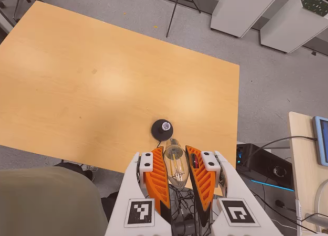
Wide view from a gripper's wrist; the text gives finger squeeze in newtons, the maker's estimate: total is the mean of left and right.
{"total": 20.4, "left": 23.1, "right": 17.7}